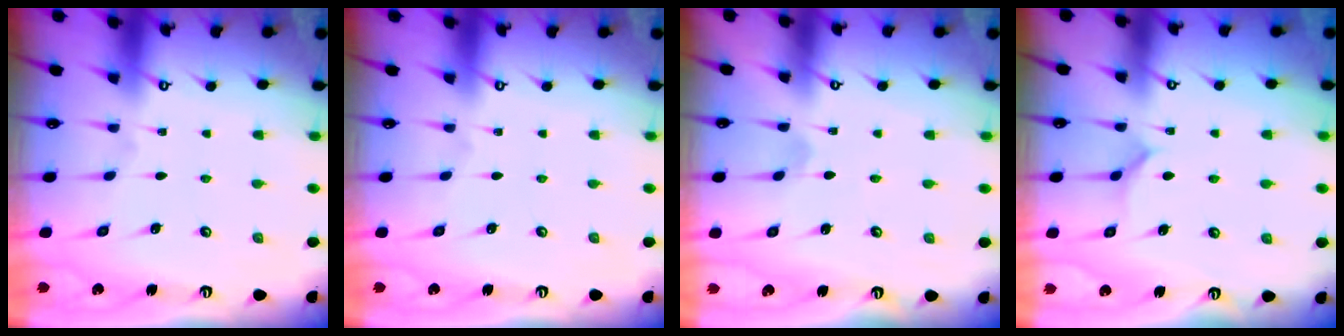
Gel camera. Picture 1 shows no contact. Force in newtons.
{"total": 0.0}
{"total": 0.7, "press": 0.7, "slide": 0.1}
{"total": 4.4, "press": 4.4, "slide": 0.5}